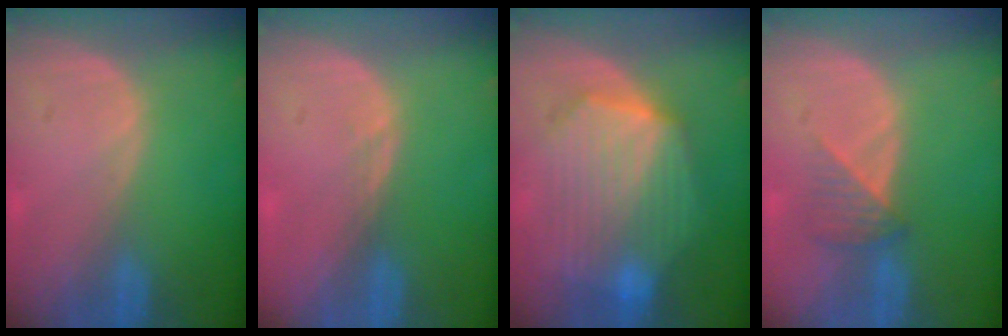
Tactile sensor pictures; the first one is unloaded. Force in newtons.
{"total": 0.8, "press": 0.6, "slide": 0.6}
{"total": 10.9, "press": 10.9, "slide": 0.8}
{"total": 3.2, "press": 3.0, "slide": 1.1}